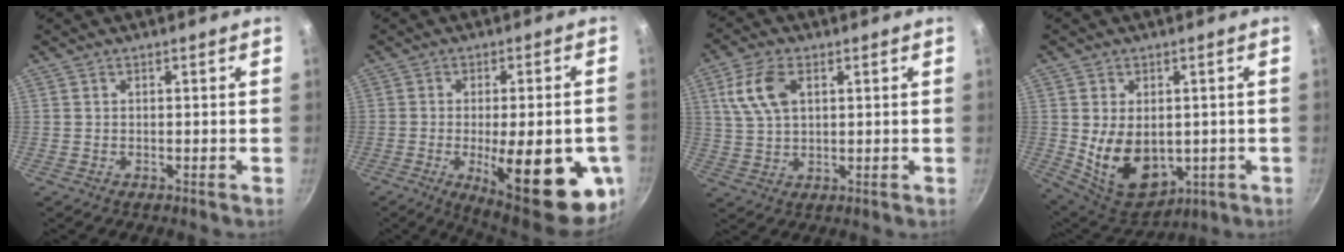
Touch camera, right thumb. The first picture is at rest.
{"total": 22.3, "force": [-6.3, 7.0, 20.2], "torque": [-0.240, -0.007, -0.074]}
{"total": 8.6, "force": [2.9, 5.0, 6.4], "torque": [-0.125, 0.002, 0.056]}
{"total": 13.1, "force": [-0.6, 9.0, 9.4], "torque": [-0.131, -0.019, 0.021]}